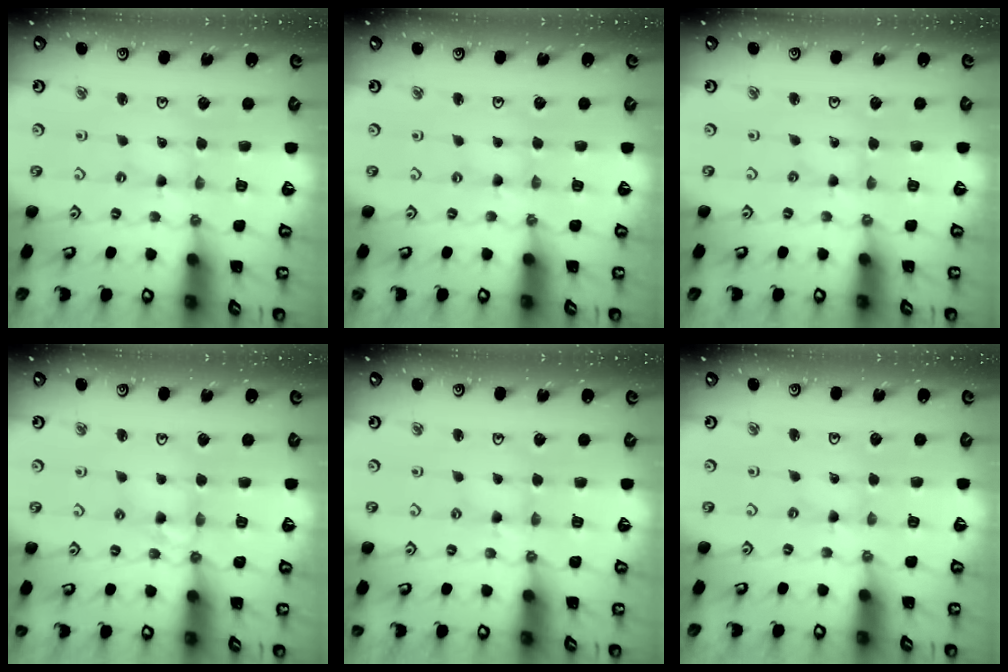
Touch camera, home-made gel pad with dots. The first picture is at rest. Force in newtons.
{"total": 0.0}
{"total": 0.0}
{"total": 7.1, "press": 7.1, "slide": 0.6}
{"total": 2.9, "press": 2.9, "slide": 0.4}
{"total": 0.0}